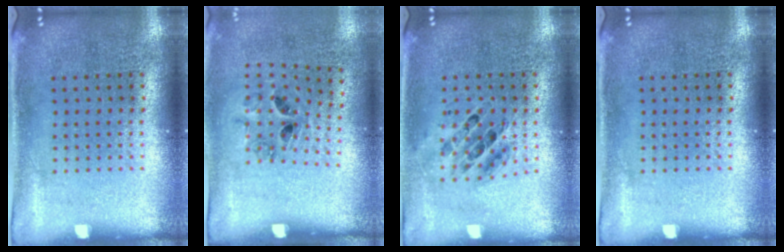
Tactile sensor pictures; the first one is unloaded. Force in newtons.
{"total": 1.4, "press": 0.8, "slide": 1.1}
{"total": 0.6, "press": 0.6, "slide": 0.1}
{"total": 0.0}